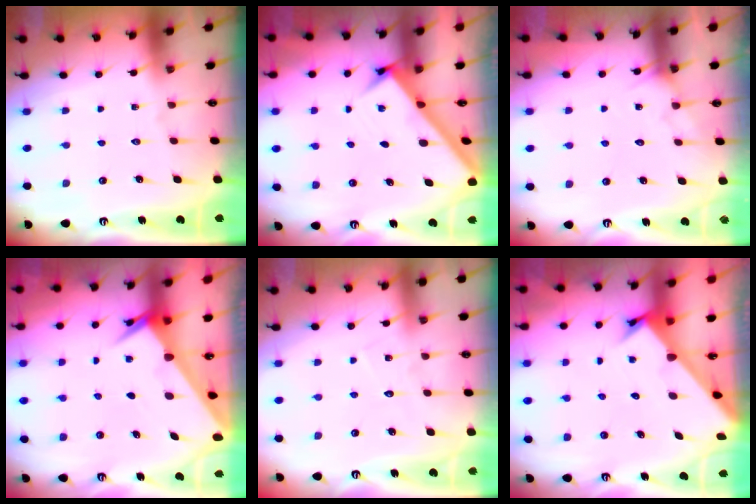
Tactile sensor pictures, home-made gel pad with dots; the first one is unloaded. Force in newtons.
{"total": 3.0, "press": 3.0, "slide": 0.4}
{"total": 5.5, "press": 5.5, "slide": 0.5}
{"total": 2.6, "press": 2.6, "slide": 0.2}
{"total": 4.7, "press": 4.7, "slide": 0.4}
{"total": 2.5, "press": 2.5, "slide": 0.2}